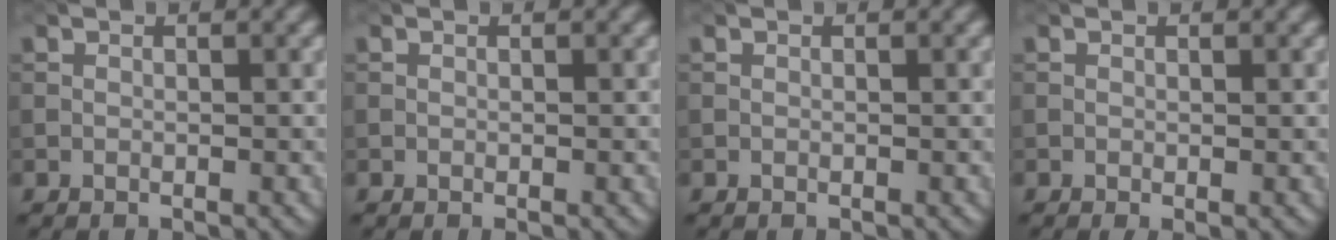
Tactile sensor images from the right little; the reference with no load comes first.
{"total": 0.0}
{"total": 0.0}
{"total": 0.6, "force": [0.1, 0.2, 0.6], "torque": [-0.012, 0.000, 0.001]}